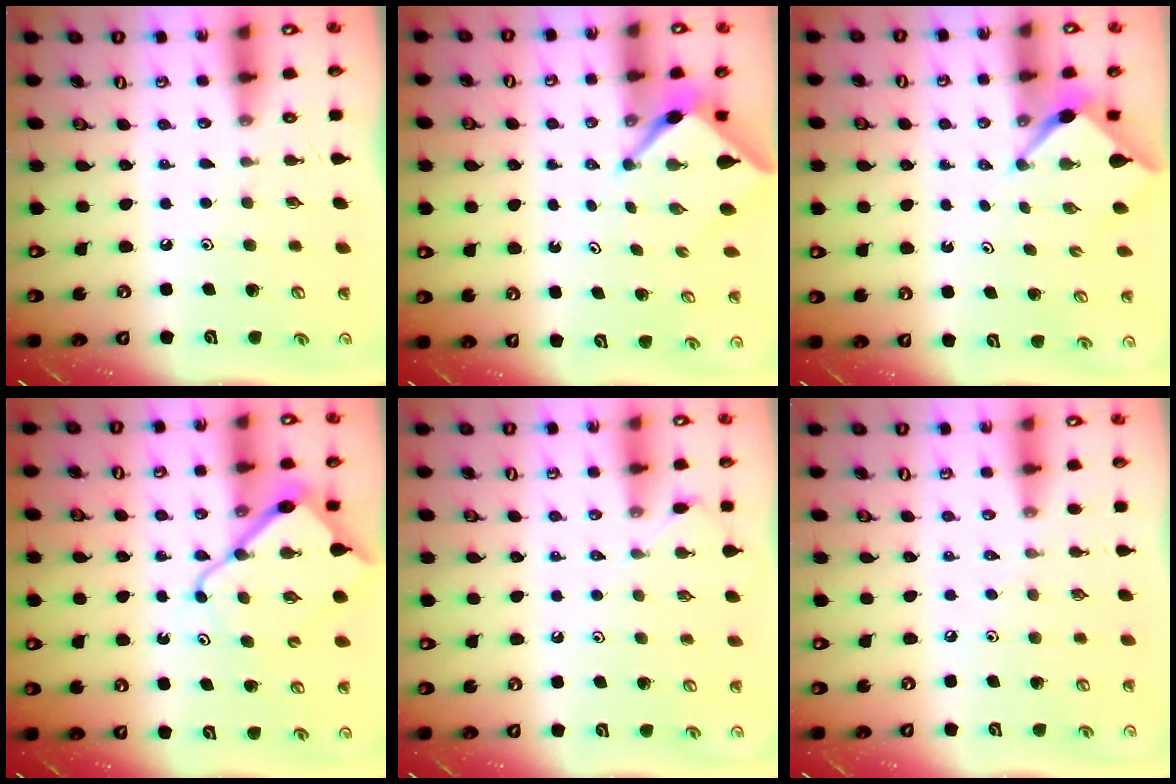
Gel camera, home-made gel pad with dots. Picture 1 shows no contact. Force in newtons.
{"total": 2.9, "press": 2.9, "slide": 0.4}
{"total": 2.6, "press": 2.6, "slide": 0.3}
{"total": 12.1, "press": 12.1, "slide": 1.1}
{"total": 3.4, "press": 3.4, "slide": 0.7}
{"total": 2.5, "press": 2.5, "slide": 0.5}